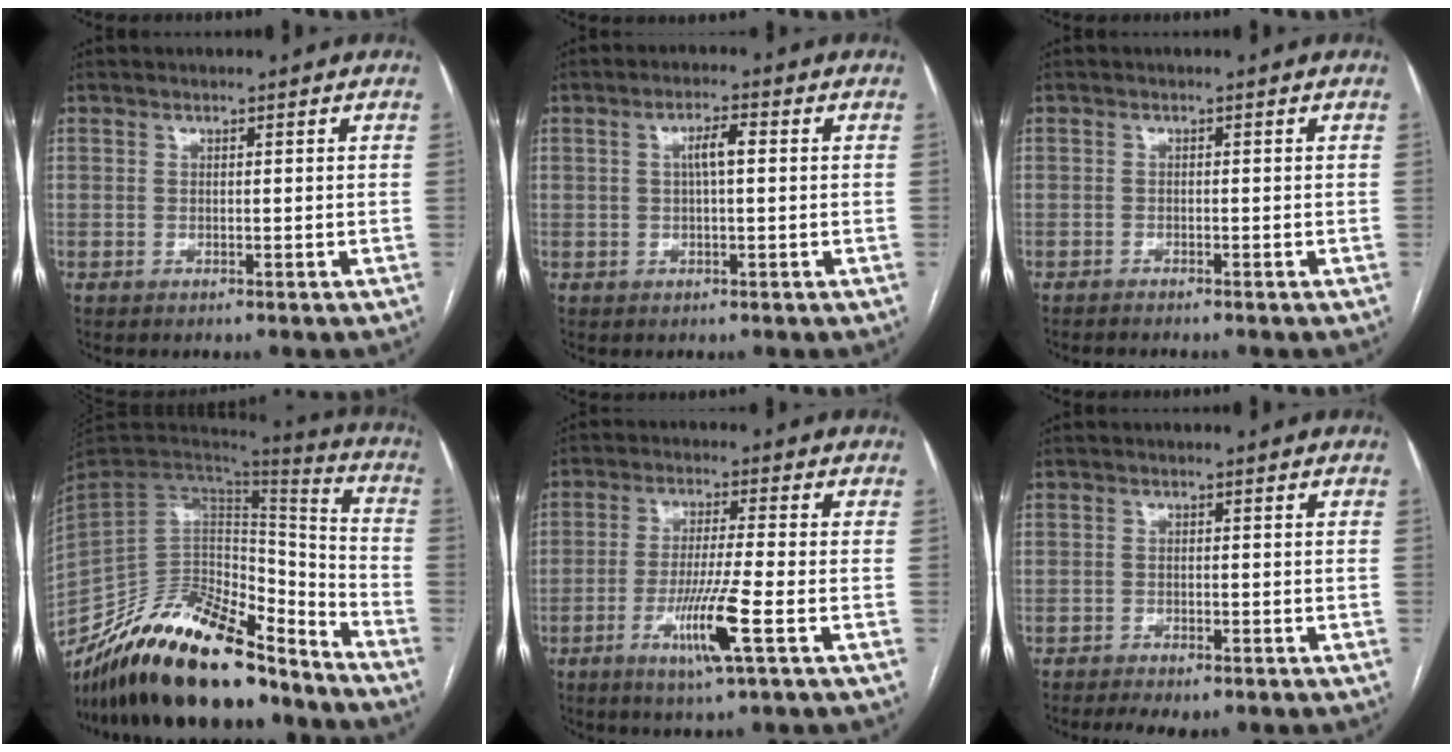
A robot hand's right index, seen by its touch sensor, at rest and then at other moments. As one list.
[{"total": 3.4, "force": [0.4, 0.9, 3.3], "torque": [-0.060, 0.013, 0.007]}, {"total": 2.4, "force": [-2.2, 0.5, 0.8], "torque": [-0.015, -0.005, -0.027]}, {"total": 31.1, "force": [-23.8, 9.9, 17.5], "torque": [-0.336, -0.031, -0.390]}, {"total": 9.1, "force": [-3.8, -0.4, 8.3], "torque": [-0.158, -0.016, -0.068]}, {"total": 5.1, "force": [-3.7, 2.3, 2.7], "torque": [-0.043, -0.005, -0.051]}]